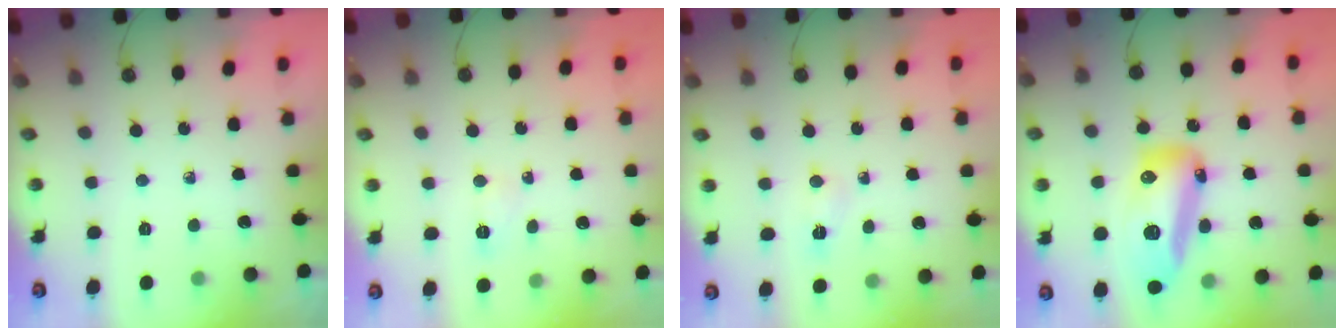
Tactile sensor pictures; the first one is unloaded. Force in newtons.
{"total": 3.4, "press": 3.3, "slide": 0.6}
{"total": 3.2, "press": 3.2, "slide": 0.5}
{"total": 22.1, "press": 19.5, "slide": 10.5}